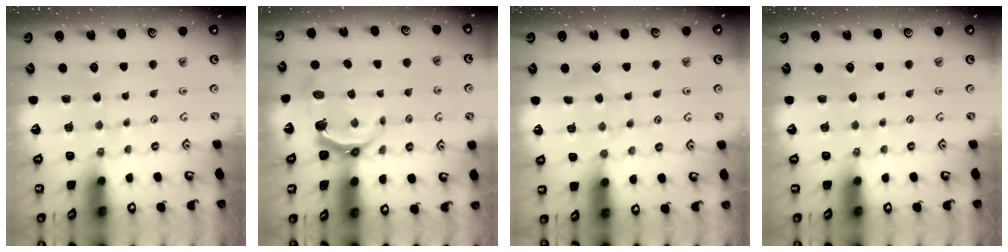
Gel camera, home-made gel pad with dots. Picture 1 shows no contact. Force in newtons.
{"total": 5.2, "press": 3.8, "slide": 3.5}
{"total": 4.3, "press": 4.3, "slide": 0.2}
{"total": 0.0}